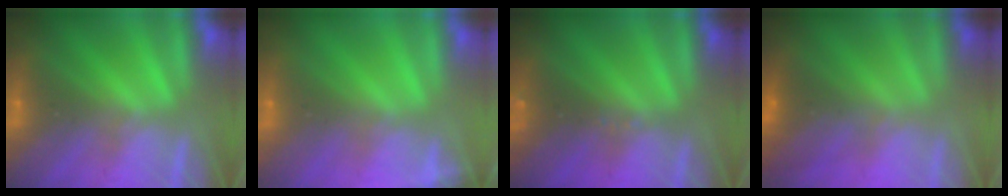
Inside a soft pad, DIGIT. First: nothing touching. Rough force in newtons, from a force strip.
{"total": 1.1}
{"total": 2.4}
{"total": 3.2}